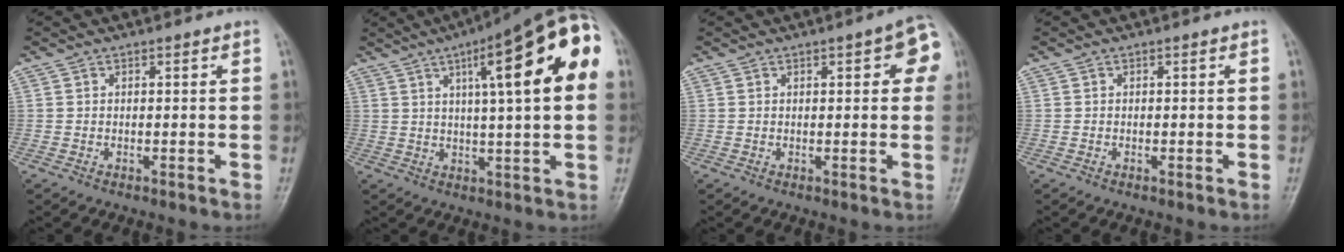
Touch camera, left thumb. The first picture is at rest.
{"total": 19.8, "force": [6.0, 4.2, 18.4], "torque": [-0.240, 0.017, 0.076]}
{"total": 7.1, "force": [2.4, 2.4, 6.2], "torque": [-0.052, 0.005, 0.018]}
{"total": 0.0}